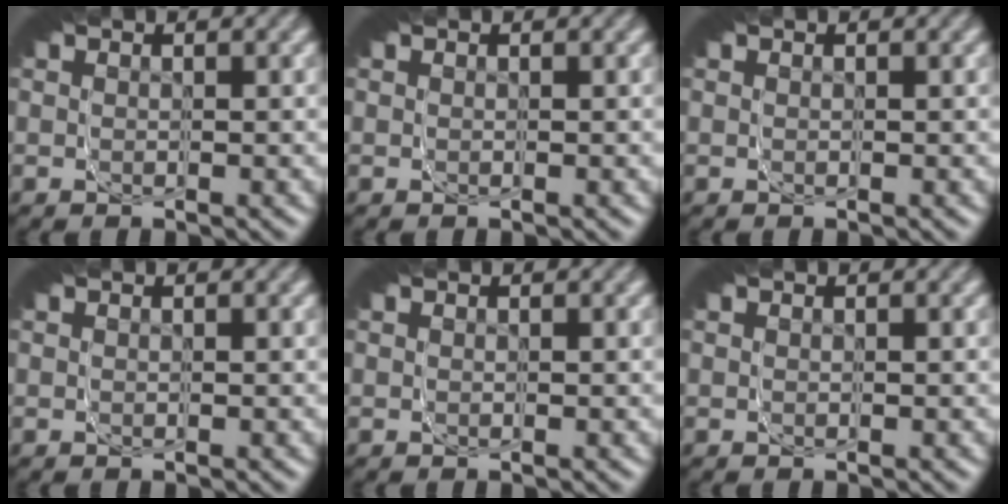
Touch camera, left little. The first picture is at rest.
{"total": 0.0}
{"total": 0.0}
{"total": 0.0}
{"total": 0.0}
{"total": 0.0}